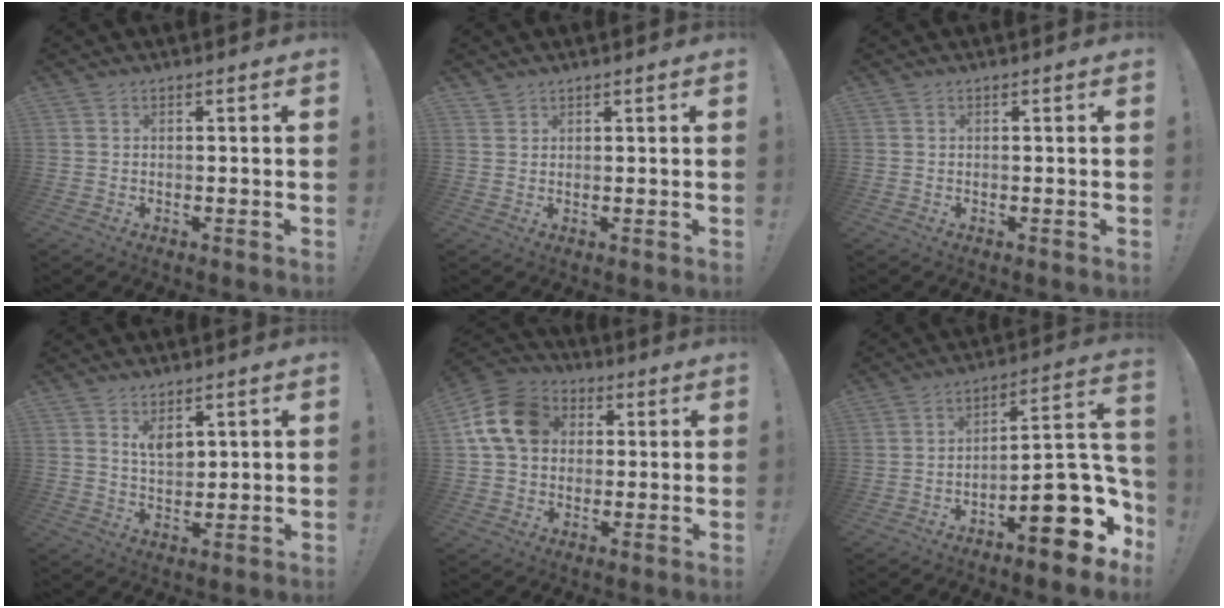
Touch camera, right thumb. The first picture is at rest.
{"total": 1.3, "force": [1.2, 0.5, 0.2], "torque": [0.000, -0.009, 0.023]}
{"total": 0.0}
{"total": 5.6, "force": [3.5, 3.3, 3.0], "torque": [-0.046, -0.018, 0.062]}
{"total": 15.6, "force": [3.8, 12.3, 8.8], "torque": [-0.145, 0.005, 0.079]}
{"total": 18.6, "force": [-8.5, 6.9, 15.0], "torque": [-0.166, 0.045, -0.128]}